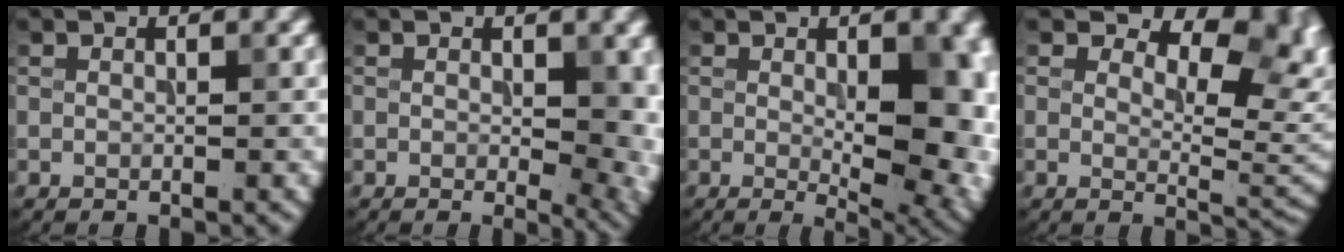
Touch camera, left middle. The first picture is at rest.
{"total": 7.1, "force": [-0.2, 3.3, 6.3], "torque": [-0.065, -0.006, -0.004]}
{"total": 10.3, "force": [-0.1, 4.5, 9.3], "torque": [-0.090, -0.003, 0.006]}
{"total": 8.0, "force": [3.6, 4.2, 5.7], "torque": [-0.068, -0.006, 0.057]}